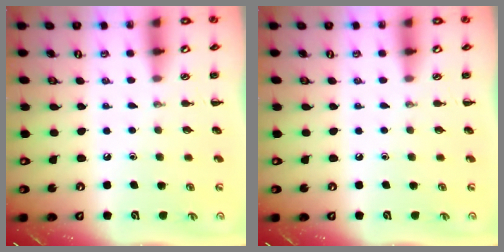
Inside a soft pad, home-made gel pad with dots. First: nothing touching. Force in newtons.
{"total": 0.0}